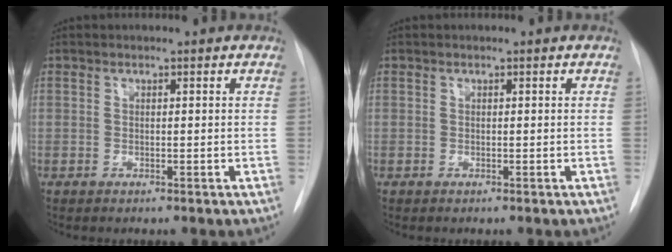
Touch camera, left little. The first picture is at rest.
{"total": 0.0}